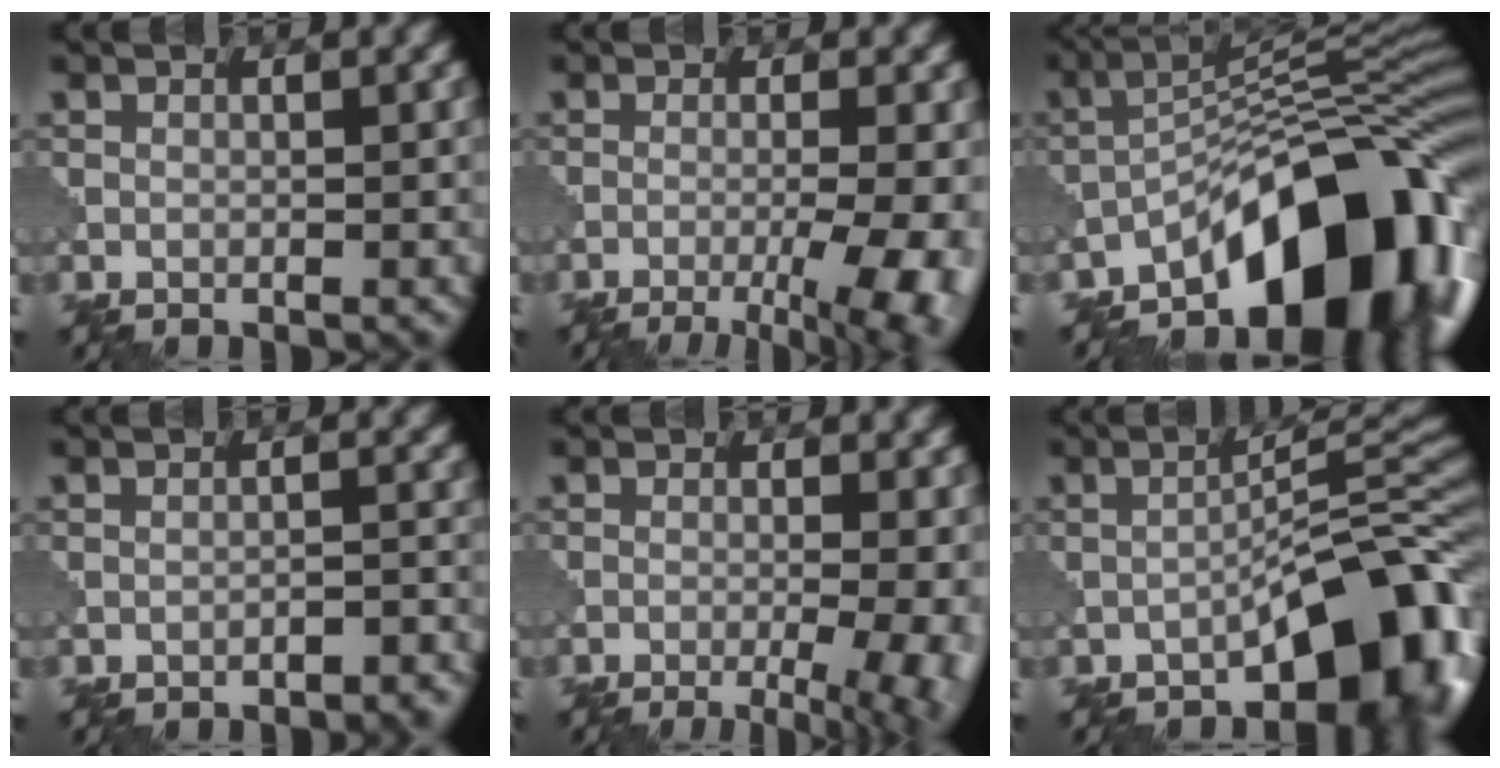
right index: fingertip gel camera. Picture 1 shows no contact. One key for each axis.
{"total": 9.9, "fx": -3.8, "fy": 3.6, "fz": 8.4, "tx": -0.089, "ty": -0.005, "tz": -0.043}
{"total": 14.7, "fx": -8.8, "fy": 5.5, "fz": 10.3, "tx": -0.127, "ty": 0.012, "tz": -0.152}
{"total": 2.1, "fx": -1.8, "fy": 0.4, "fz": 0.9, "tx": -0.008, "ty": 0.005, "tz": -0.026}
{"total": 11.2, "fx": -2.3, "fy": 5.7, "fz": 9.4, "tx": -0.070, "ty": 0.009, "tz": -0.020}
{"total": 9.1, "fx": -4.7, "fy": 3.1, "fz": 7.1, "tx": -0.082, "ty": 0.015, "tz": -0.077}